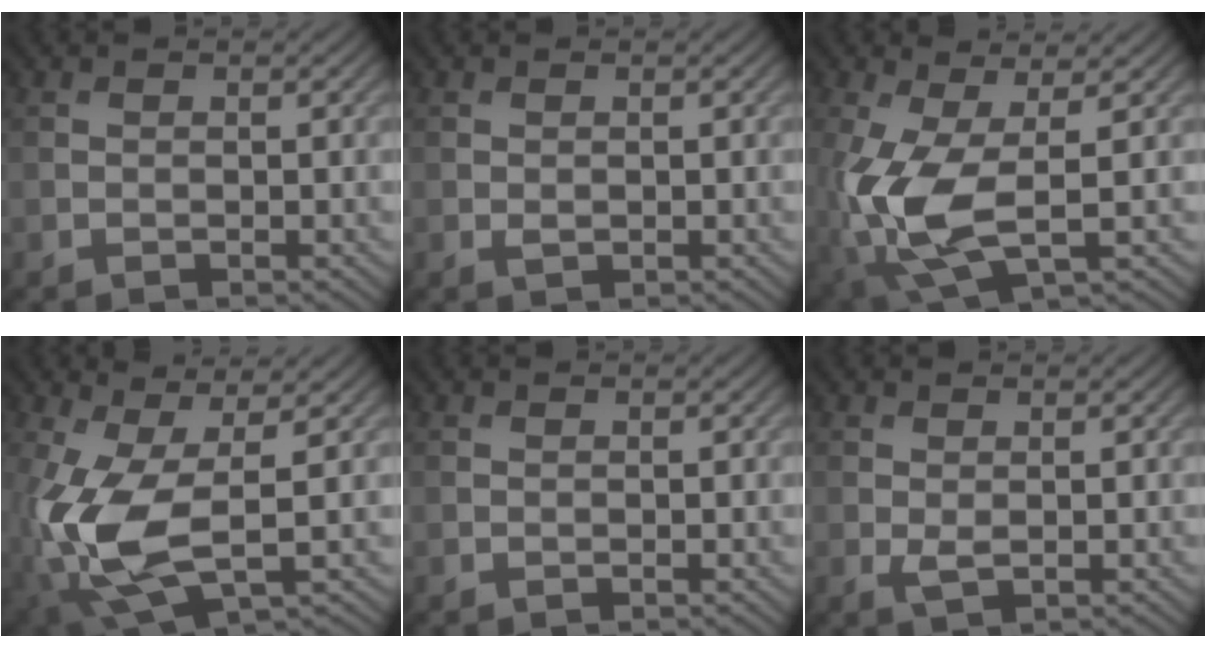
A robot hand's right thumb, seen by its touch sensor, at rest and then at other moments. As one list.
[{"total": 0.7, "force": [-0.1, 0.4, 0.5], "torque": [-0.010, -0.002, 0.000]}, {"total": 9.1, "force": [-1.1, 4.0, 8.1], "torque": [-0.204, -0.010, -0.019]}, {"total": 10.0, "force": [-1.3, 4.6, 8.9], "torque": [-0.224, -0.015, -0.022]}, {"total": 0.0}, {"total": 1.4, "force": [0.0, 0.7, 1.2], "torque": [-0.031, -0.003, 0.002]}]